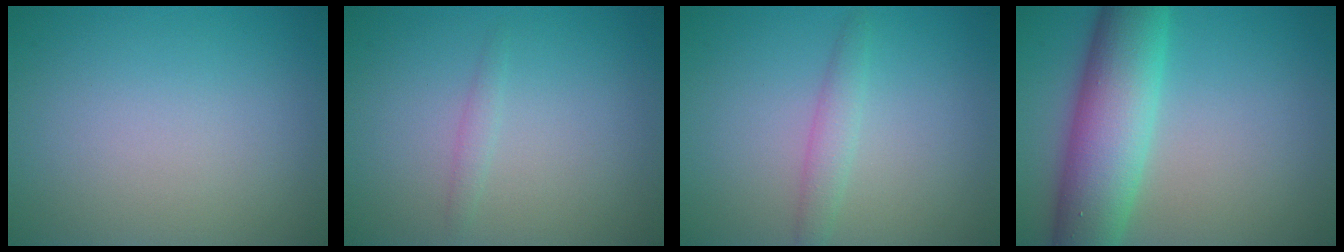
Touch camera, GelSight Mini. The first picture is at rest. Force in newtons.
{"total": 0.9, "press": 0.9, "slide": 0.0}
{"total": 1.7, "press": 1.7, "slide": 0.0}
{"total": 8.9, "press": 8.9, "slide": 0.2}